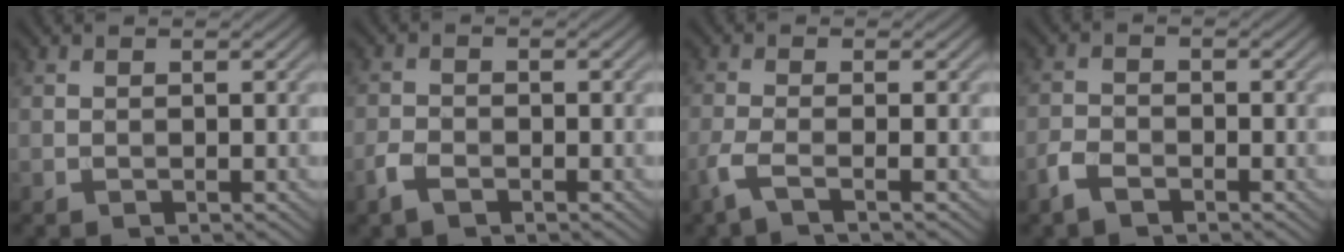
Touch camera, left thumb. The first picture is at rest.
{"total": 2.7, "force": [-1.8, 1.3, 1.5], "torque": [-0.037, -0.003, -0.041]}
{"total": 3.2, "force": [-1.8, 0.5, 2.6], "torque": [-0.056, -0.001, -0.054]}
{"total": 3.0, "force": [-2.2, 1.4, 1.6], "torque": [-0.037, -0.003, -0.052]}